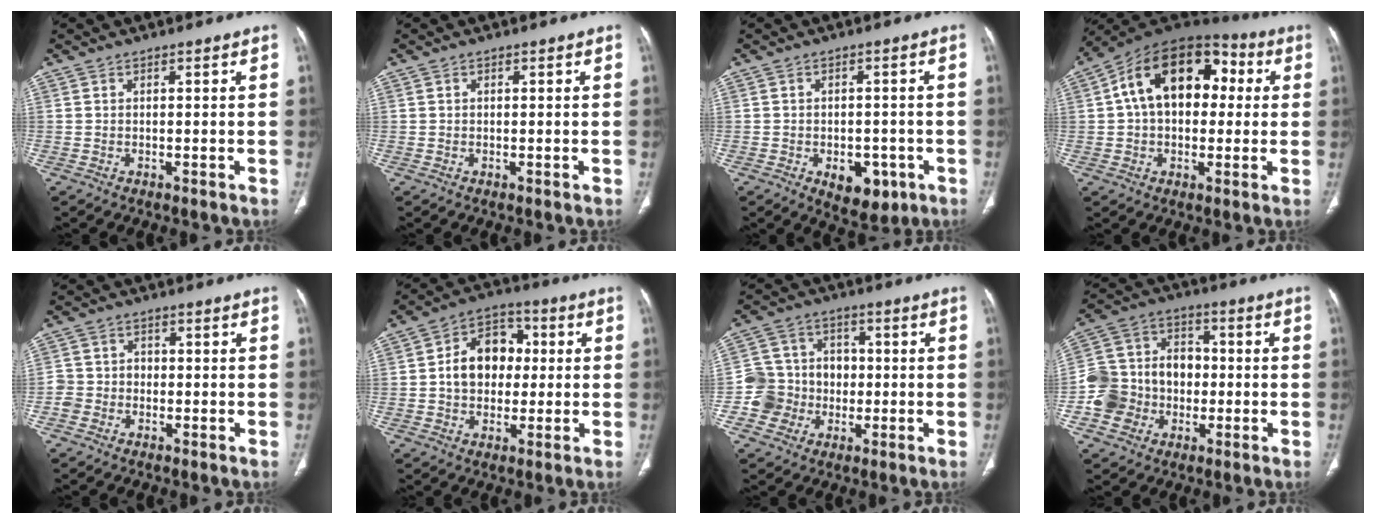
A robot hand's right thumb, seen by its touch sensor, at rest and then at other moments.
{"total": 0.0}
{"total": 7.4, "force": [-3.0, 4.6, 4.9], "torque": [-0.041, 0.008, -0.026]}
{"total": 18.9, "force": [3.1, 12.3, 14.0], "torque": [-0.189, 0.042, 0.040]}
{"total": 3.7, "force": [-1.4, 3.4, 0.8], "torque": [0.007, 0.020, -0.034]}
{"total": 11.5, "force": [0.6, 8.8, 7.4], "torque": [-0.085, 0.023, 0.005]}
{"total": 10.3, "force": [-2.0, 9.9, 2.4], "torque": [0.002, 0.031, -0.038]}
{"total": 14.1, "force": [-2.9, 12.3, 6.3], "torque": [-0.079, 0.046, -0.053]}